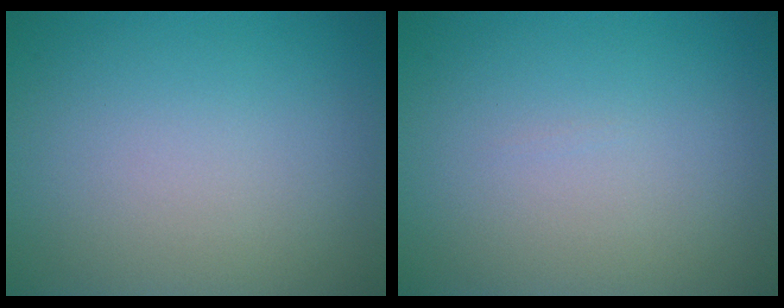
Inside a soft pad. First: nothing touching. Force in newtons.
{"total": 0.0}